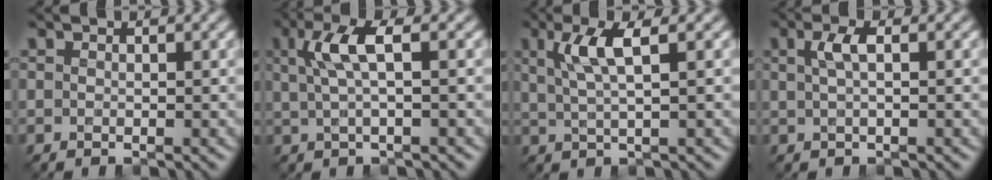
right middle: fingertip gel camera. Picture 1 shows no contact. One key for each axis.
{"total": 3.8, "fx": 1.0, "fy": 0.9, "fz": 3.5, "tx": -0.076, "ty": 0.001, "tz": 0.023}
{"total": 3.8, "fx": 1.3, "fy": 0.6, "fz": 3.6, "tx": -0.075, "ty": -0.006, "tz": 0.028}
{"total": 1.8, "fx": 0.5, "fy": 0.5, "fz": 1.7, "tx": -0.035, "ty": 0.002, "tz": 0.010}